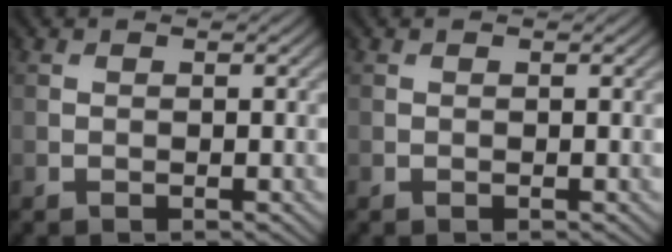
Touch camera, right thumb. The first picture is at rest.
{"total": 0.0}